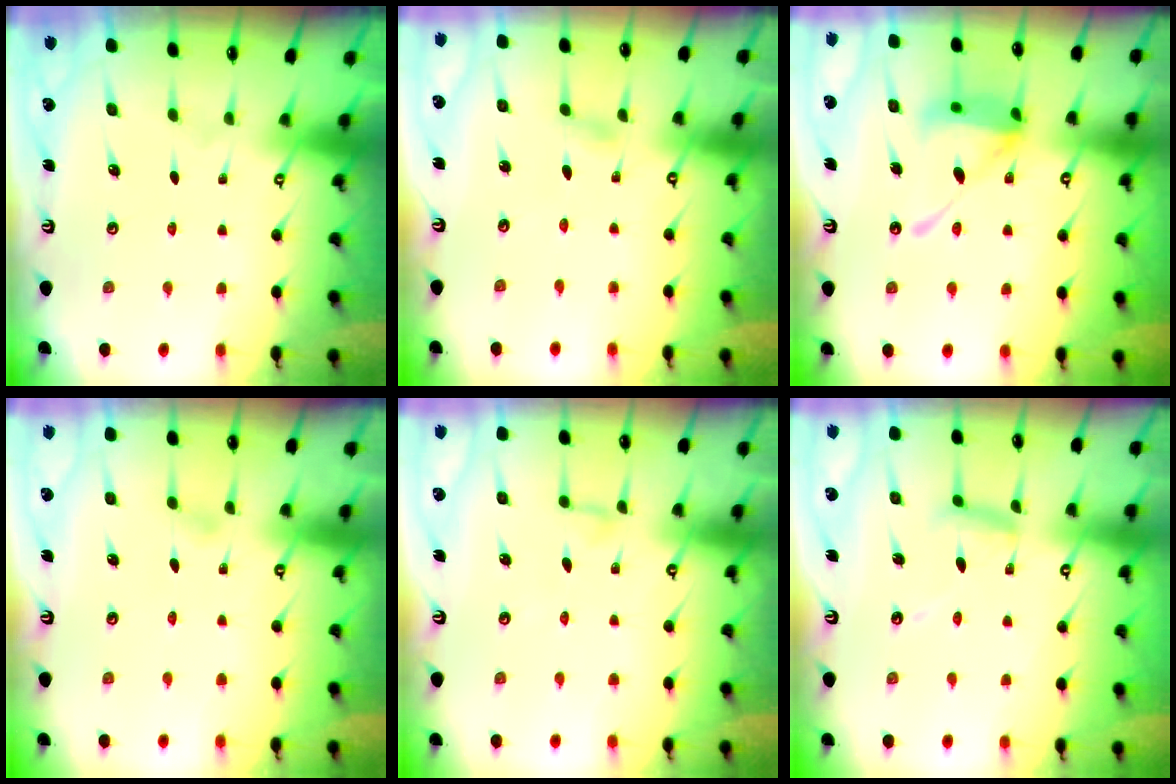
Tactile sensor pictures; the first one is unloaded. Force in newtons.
{"total": 2.4, "press": 2.3, "slide": 0.3}
{"total": 15.0, "press": 14.9, "slide": 1.7}
{"total": 2.3, "press": 2.3, "slide": 0.3}
{"total": 2.3, "press": 2.3, "slide": 0.2}
{"total": 9.5, "press": 9.5, "slide": 0.7}